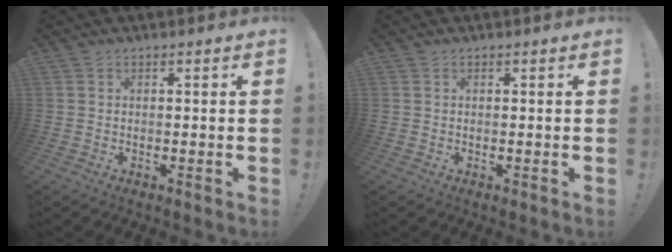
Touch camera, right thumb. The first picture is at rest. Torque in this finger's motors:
{"motor_torque": [-0.29, -0.32, -0.03, -0.21, 0.02]}